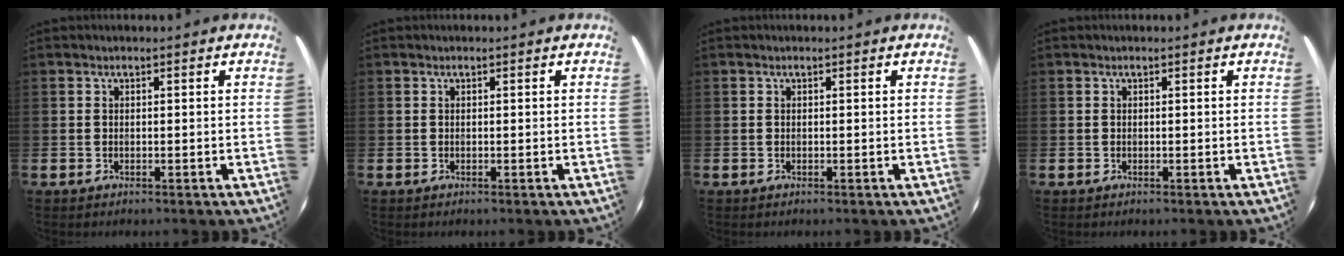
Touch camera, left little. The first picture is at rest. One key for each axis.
{"total": 0.0}
{"total": 0.0}
{"total": 0.0}